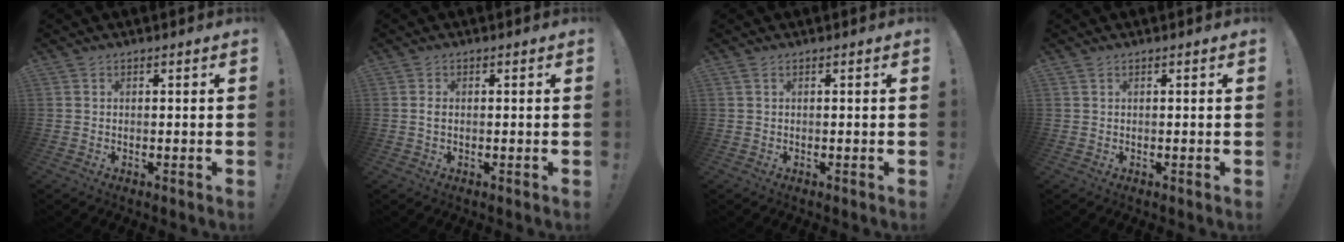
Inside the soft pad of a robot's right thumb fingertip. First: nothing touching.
{"total": 1.2, "force": [-0.1, 0.8, 0.9], "torque": [-0.021, 0.006, -0.001]}
{"total": 0.6, "force": [0.2, 0.1, 0.5], "torque": [-0.011, 0.000, 0.004]}
{"total": 0.0}